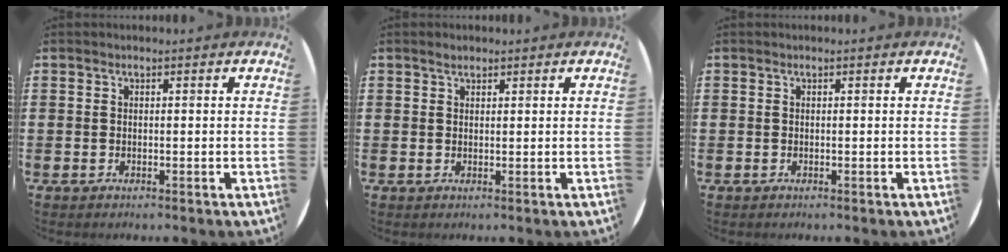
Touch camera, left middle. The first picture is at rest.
{"total": 1.0, "force": [0.9, 0.4, 0.3], "torque": [0.001, 0.000, 0.015]}
{"total": 0.0}